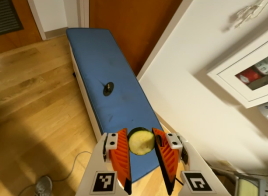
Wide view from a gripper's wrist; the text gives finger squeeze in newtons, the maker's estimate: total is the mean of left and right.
{"total": 8.1, "left": 7.9, "right": 8.2}